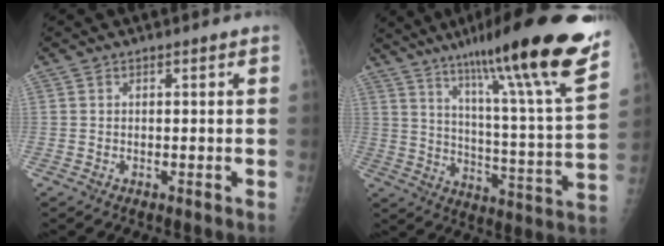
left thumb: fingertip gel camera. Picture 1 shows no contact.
{"total": 27.3, "force": [18.7, 1.9, 19.8], "torque": [-0.289, -0.076, 0.279]}